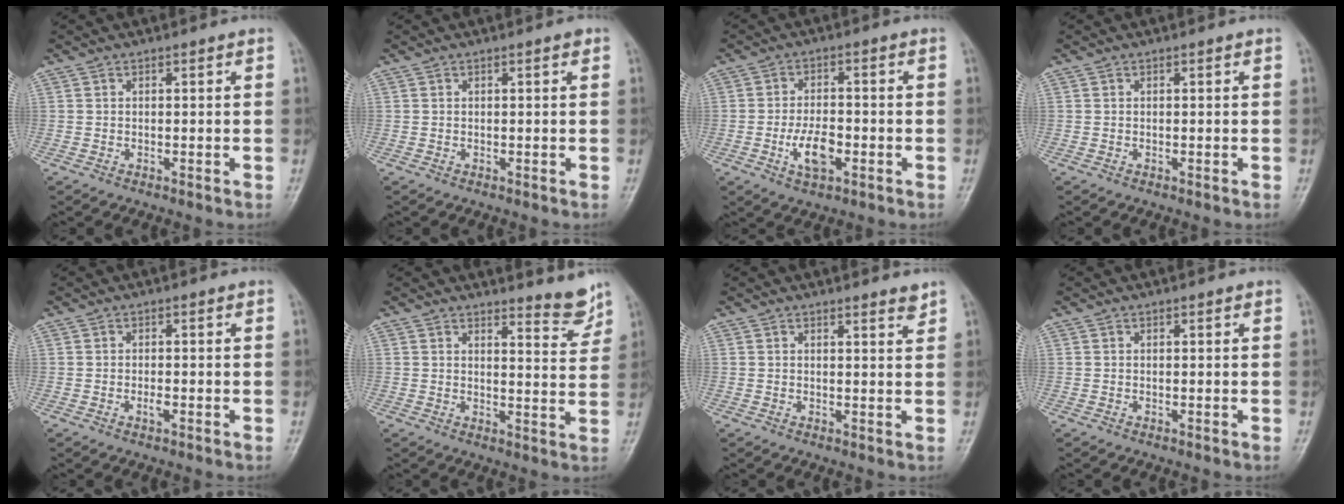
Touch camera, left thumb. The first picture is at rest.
{"total": 0.5, "force": [0.3, 0.2, 0.4], "torque": [-0.007, 0.000, 0.000]}
{"total": 6.7, "force": [-2.2, 3.5, 5.3], "torque": [-0.091, 0.011, -0.038]}
{"total": 0.0}
{"total": 1.3, "force": [-0.5, 0.6, 1.1], "torque": [-0.020, 0.001, -0.010]}
{"total": 5.0, "force": [4.6, 0.9, 1.7], "torque": [-0.011, -0.051, 0.061]}
{"total": 1.8, "force": [1.6, 0.2, 0.7], "torque": [-0.003, -0.015, 0.022]}
{"total": 0.0}